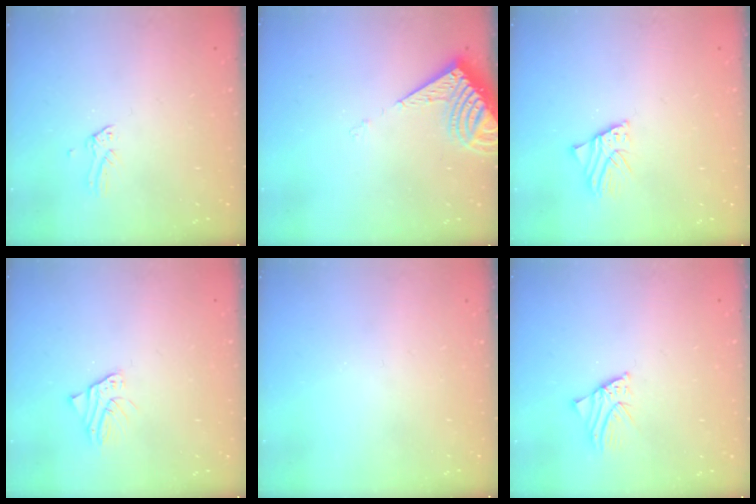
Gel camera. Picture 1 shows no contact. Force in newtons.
{"total": 7.8, "press": 7.7, "slide": 0.9}
{"total": 2.5, "press": 2.5, "slide": 0.3}
{"total": 2.8, "press": 2.8, "slide": 0.3}
{"total": 0.0}
{"total": 1.5, "press": 1.5, "slide": 0.0}